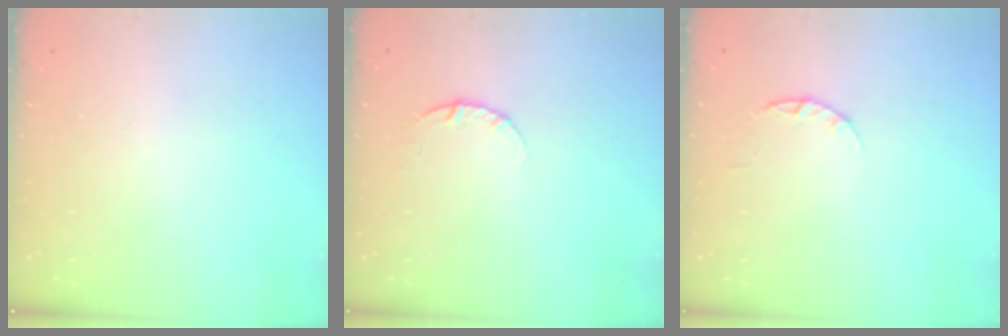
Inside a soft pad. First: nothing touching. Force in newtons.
{"total": 3.8, "press": 3.8, "slide": 0.3}
{"total": 2.4, "press": 2.3, "slide": 0.4}